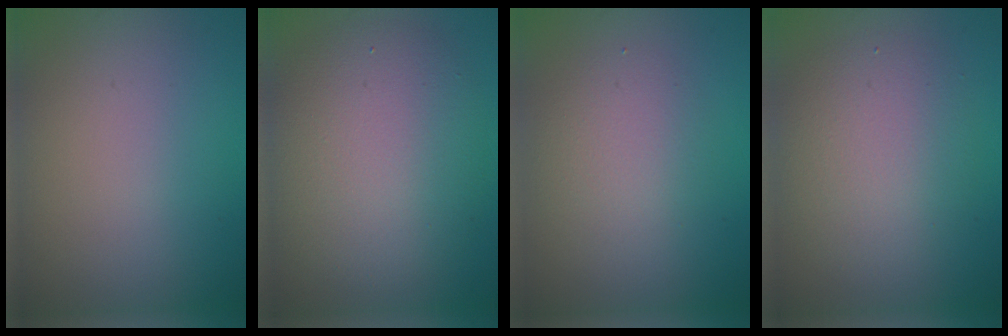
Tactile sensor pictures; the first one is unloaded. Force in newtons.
{"total": 8.0, "press": 8.0, "slide": 0.2}
{"total": 2.9, "press": 2.9, "slide": 0.2}
{"total": 4.5, "press": 4.5, "slide": 0.3}